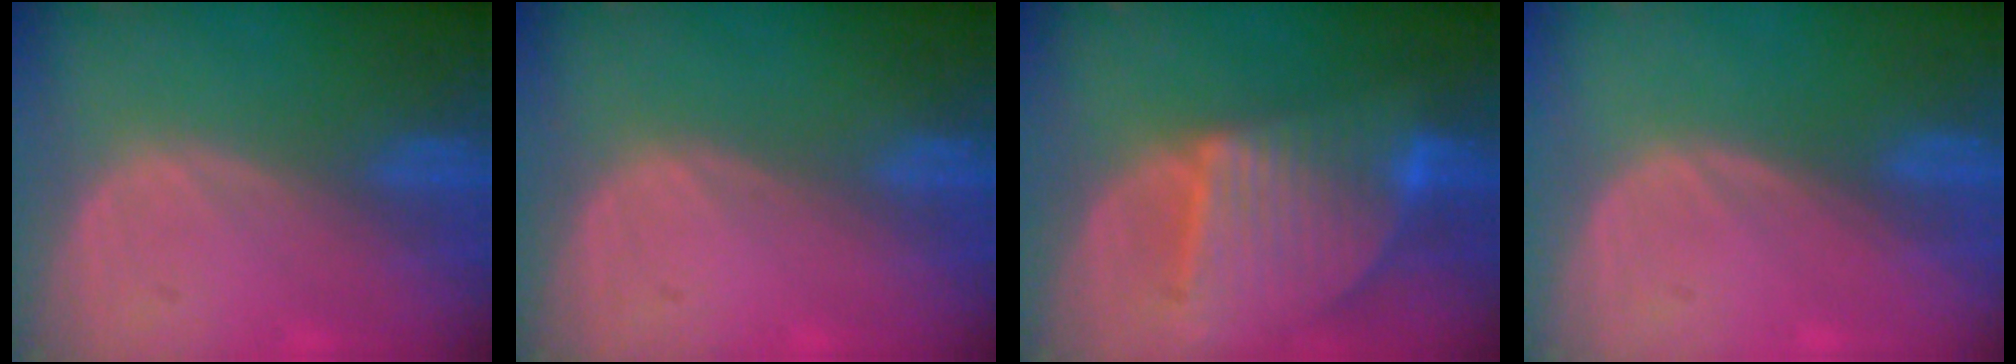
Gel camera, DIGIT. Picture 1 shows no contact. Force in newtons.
{"total": 0.0}
{"total": 9.5, "press": 8.2, "slide": 4.8}
{"total": 0.0}